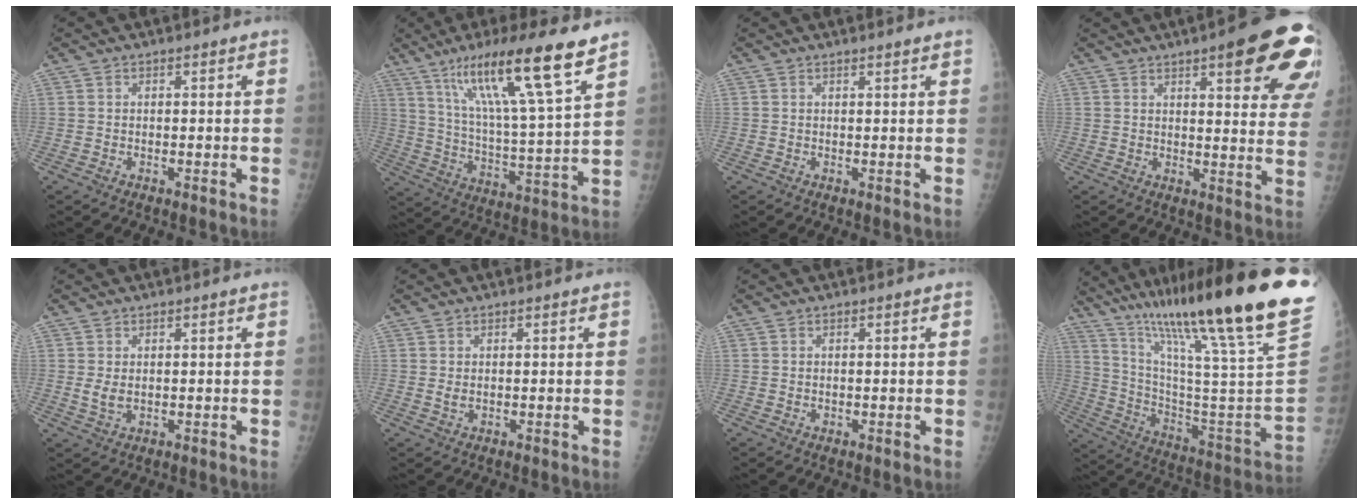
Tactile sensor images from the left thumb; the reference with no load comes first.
{"total": 19.9, "force": [12.6, 1.6, 15.4], "torque": [-0.248, -0.051, 0.215]}
{"total": 1.4, "force": [1.2, -0.2, 0.7], "torque": [-0.006, -0.002, 0.018]}
{"total": 19.4, "force": [10.1, 4.9, 15.7], "torque": [-0.172, -0.033, 0.119]}
{"total": 2.5, "force": [0.4, 1.4, 2.0], "torque": [-0.034, -0.004, 0.014]}
{"total": 1.3, "force": [0.2, 0.7, 1.0], "torque": [-0.017, 0.001, 0.009]}
{"total": 0.0}
{"total": 35.5, "force": [25.2, 2.3, 24.9], "torque": [-0.354, -0.117, 0.389]}